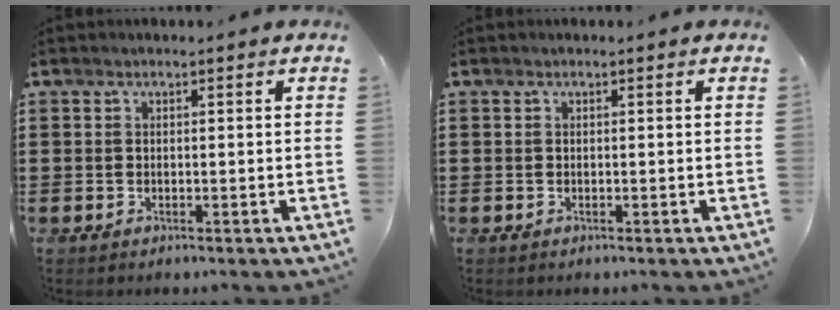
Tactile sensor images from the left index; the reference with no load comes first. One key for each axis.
{"total": 0.0}